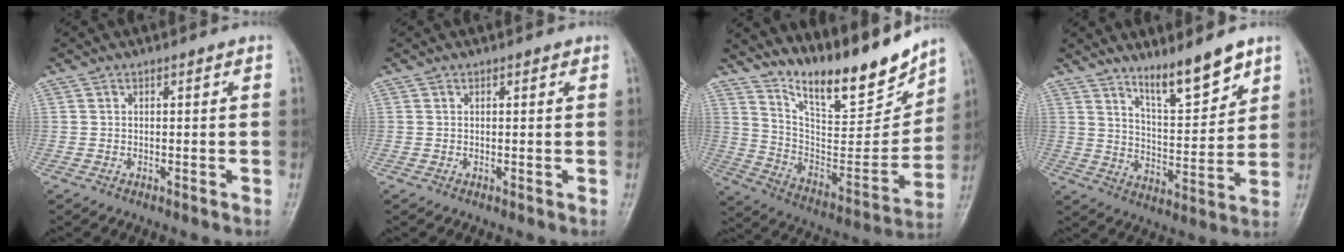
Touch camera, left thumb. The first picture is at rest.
{"total": 0.8, "force": [0.5, 0.4, 0.5], "torque": [-0.002, -0.002, 0.004]}
{"total": 19.3, "force": [15.7, 4.7, 10.2], "torque": [-0.120, -0.104, 0.273]}
{"total": 10.6, "force": [7.9, 2.5, 6.6], "torque": [-0.090, -0.067, 0.142]}